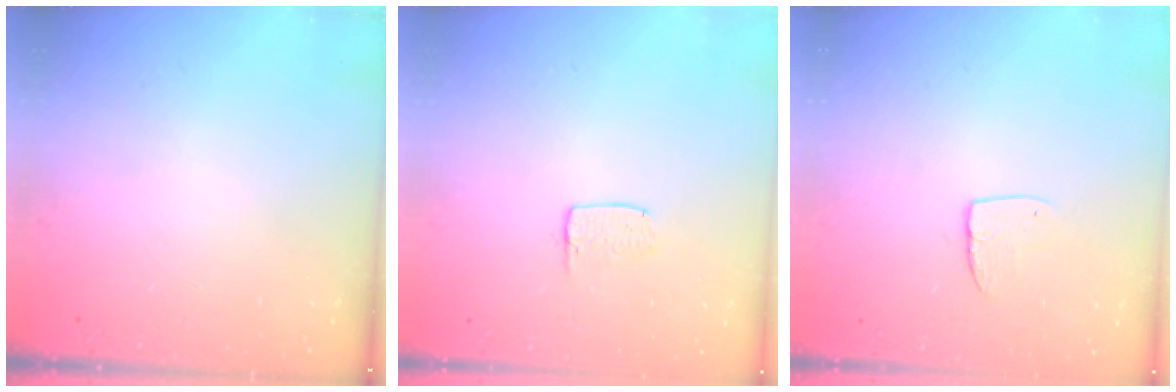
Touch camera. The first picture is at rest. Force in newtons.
{"total": 3.6, "press": 3.6, "slide": 0.3}
{"total": 6.1, "press": 6.1, "slide": 0.4}